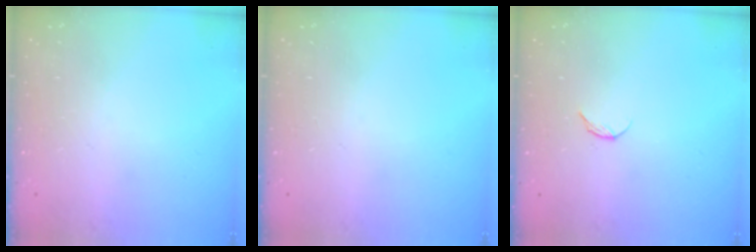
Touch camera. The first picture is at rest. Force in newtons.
{"total": 0.0}
{"total": 4.9, "press": 4.9, "slide": 0.6}